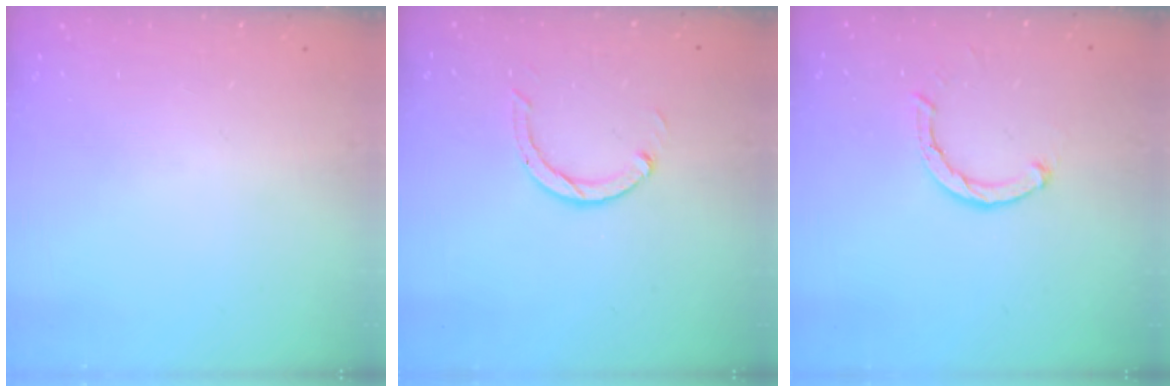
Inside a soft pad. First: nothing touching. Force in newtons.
{"total": 3.0, "press": 3.0, "slide": 0.3}
{"total": 2.1, "press": 2.1, "slide": 0.1}